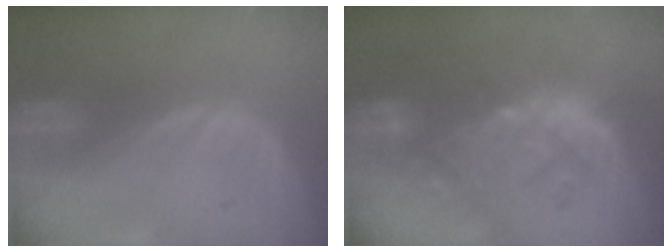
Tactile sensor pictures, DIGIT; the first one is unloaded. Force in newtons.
{"total": 9.4, "press": 9.2, "slide": 1.9}